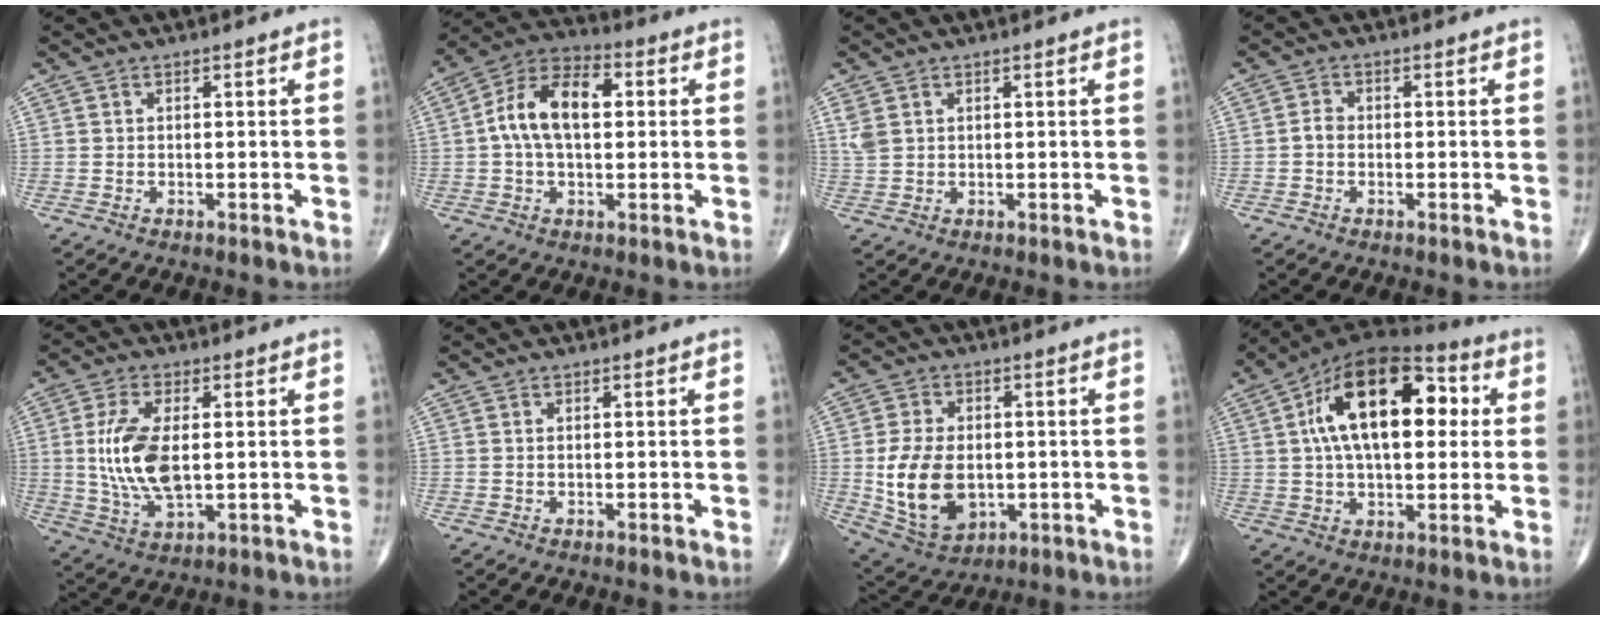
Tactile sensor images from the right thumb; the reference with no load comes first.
{"total": 13.0, "force": [1.5, 7.5, 10.5], "torque": [-0.184, 0.032, 0.015]}
{"total": 2.4, "force": [1.1, 1.6, 1.4], "torque": [-0.035, 0.003, 0.033]}
{"total": 1.7, "force": [-0.4, 1.3, 1.0], "torque": [-0.013, 0.004, -0.013]}
{"total": 11.9, "force": [0.7, 5.6, 10.4], "torque": [-0.217, -0.011, 0.021]}
{"total": 0.0}
{"total": 14.0, "force": [-1.2, 9.3, 10.4], "torque": [-0.178, -0.003, -0.002]}
{"total": 21.6, "force": [4.4, 11.3, 17.8], "torque": [-0.270, 0.021, 0.059]}